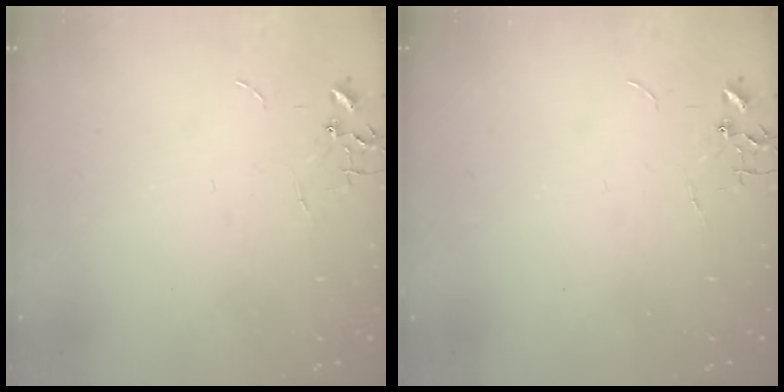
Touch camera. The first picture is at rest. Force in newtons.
{"total": 0.0}